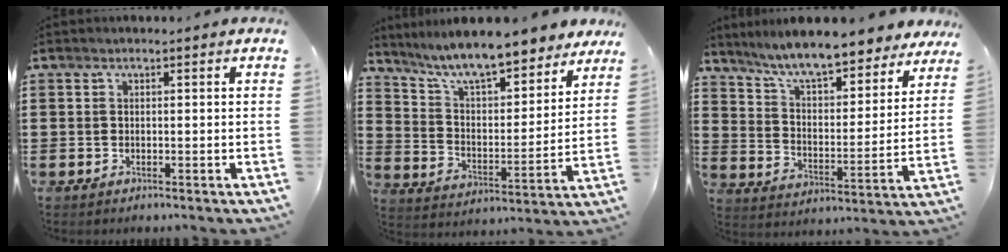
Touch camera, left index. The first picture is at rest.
{"total": 10.0, "force": [8.9, 1.1, 4.5], "torque": [-0.121, -0.050, 0.153]}
{"total": 9.1, "force": [8.2, 0.4, 4.0], "torque": [-0.108, -0.047, 0.141]}